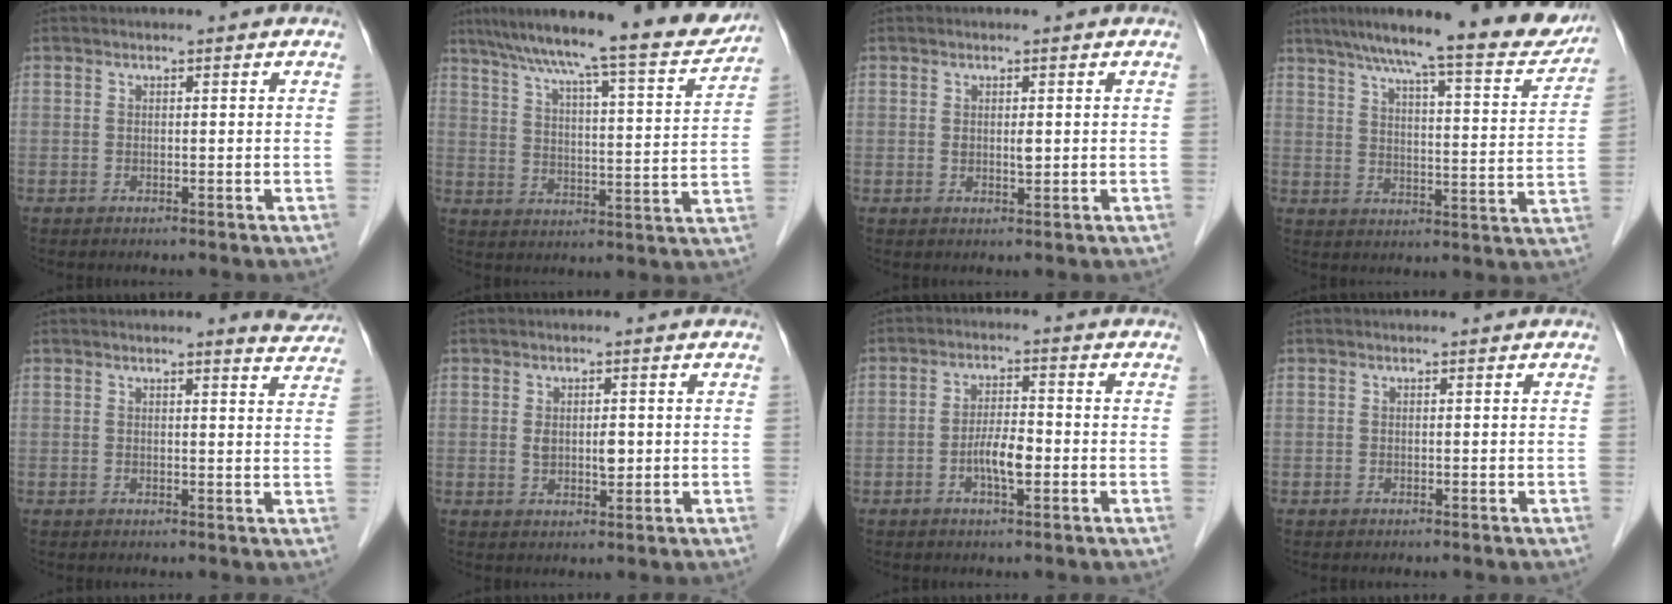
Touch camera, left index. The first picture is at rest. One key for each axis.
{"total": 20.6, "fx": 18.0, "fy": 1.2, "fz": 10.0, "tx": -0.158, "ty": -0.015, "tz": 0.247}
{"total": 1.4, "fx": 0.2, "fy": 0.5, "fz": 1.3, "tx": -0.022, "ty": -0.002, "tz": 0.004}
{"total": 20.0, "fx": 17.3, "fy": 2.2, "fz": 9.9, "tx": -0.144, "ty": -0.015, "tz": 0.225}
{"total": 4.0, "fx": 3.9, "fy": 0.3, "fz": 0.9, "tx": -0.013, "ty": -0.018, "tz": 0.027}
{"total": 3.1, "fx": 0.2, "fy": 1.5, "fz": 2.7, "tx": -0.047, "ty": -0.003, "tz": 0.006}
{"total": 4.4, "fx": -1.5, "fy": 1.1, "fz": 4.0, "tx": -0.079, "ty": 0.002, "tz": -0.026}
{"total": 0.0}